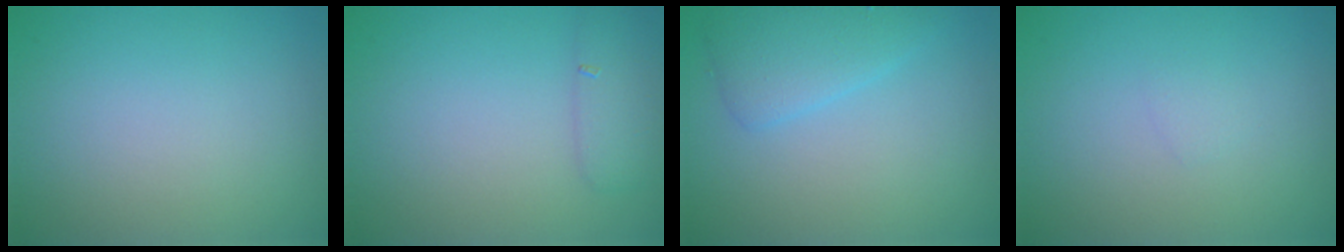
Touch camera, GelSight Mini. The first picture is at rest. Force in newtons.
{"total": 1.9, "press": 1.9, "slide": 0.1}
{"total": 2.9, "press": 2.9, "slide": 0.1}
{"total": 0.5, "press": 0.5, "slide": 0.0}